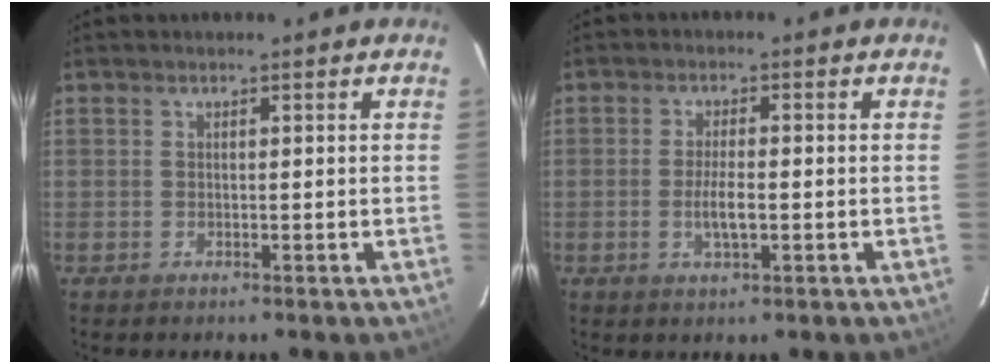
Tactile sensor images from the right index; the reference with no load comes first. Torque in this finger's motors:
{"motor_torque": [0.94, -0.36, 0.43, 0.10]}